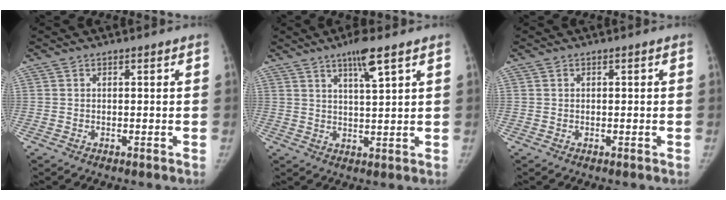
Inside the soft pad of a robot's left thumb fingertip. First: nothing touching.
{"total": 6.2, "force": [3.8, 0.6, 4.9], "torque": [-0.085, -0.019, 0.067]}
{"total": 0.0}